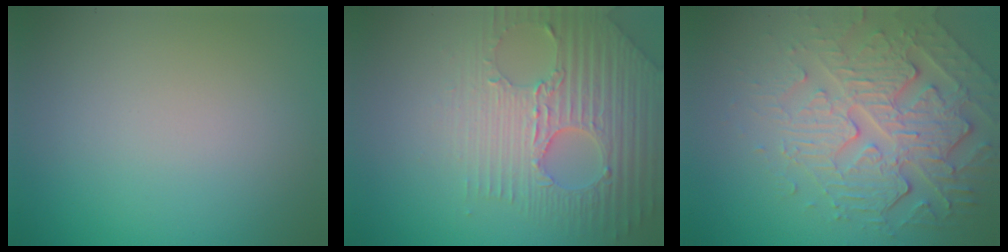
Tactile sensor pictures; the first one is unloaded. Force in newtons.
{"total": 6.6, "press": 5.1, "slide": 4.2}
{"total": 6.7, "press": 5.0, "slide": 4.5}